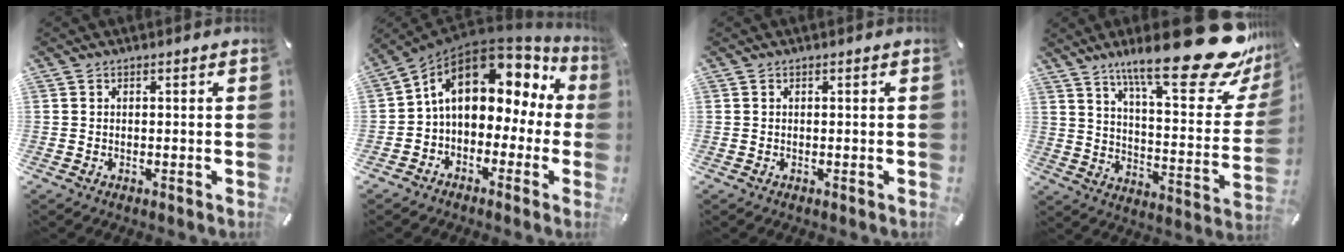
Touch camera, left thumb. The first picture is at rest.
{"total": 14.2, "force": [4.7, 9.7, 9.2], "torque": [-0.149, -0.014, 0.082]}
{"total": 0.0}
{"total": 28.2, "force": [19.5, 7.2, 19.1], "torque": [-0.279, -0.143, 0.313]}